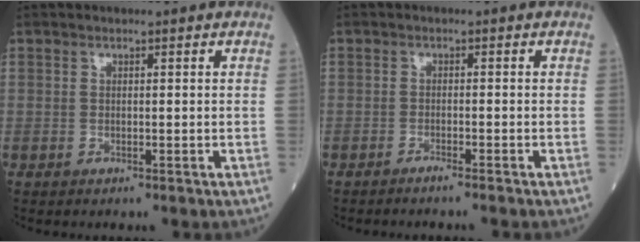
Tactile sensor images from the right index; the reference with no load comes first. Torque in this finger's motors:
{"motor_torque": [-0.16, -0.04, -0.02, -0.01]}